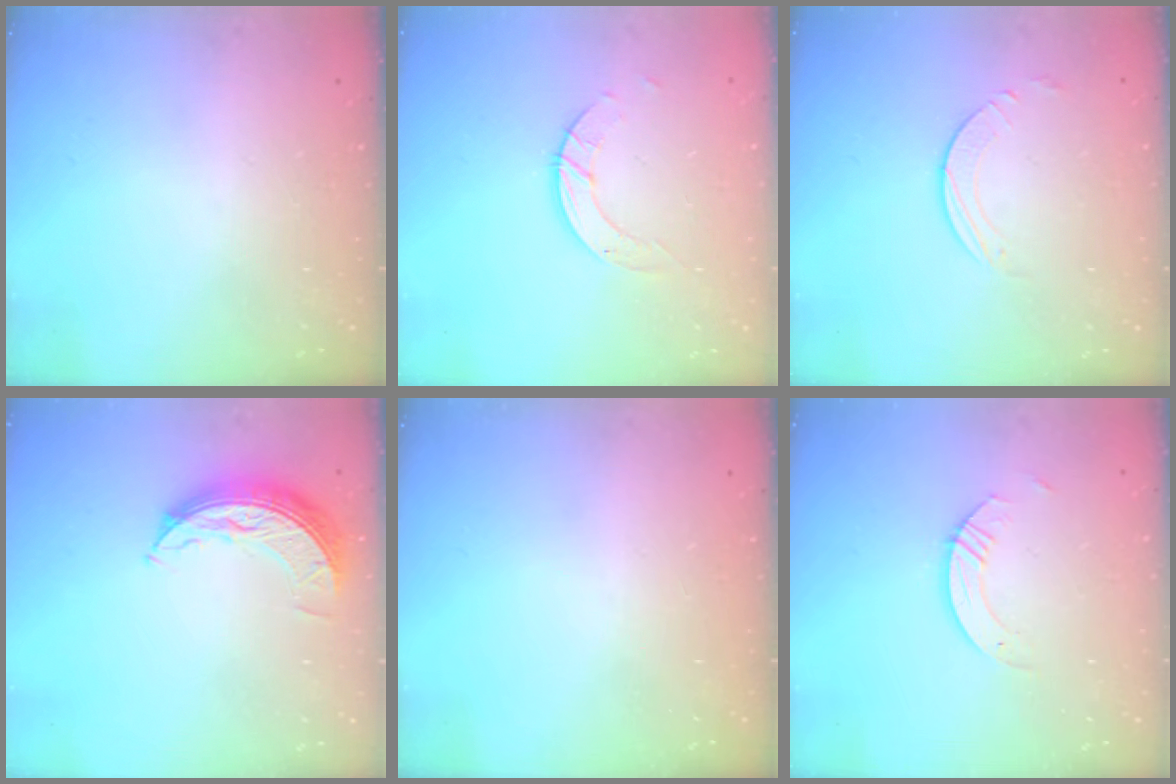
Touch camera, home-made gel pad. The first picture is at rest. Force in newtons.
{"total": 5.1, "press": 5.1, "slide": 0.2}
{"total": 3.2, "press": 3.2, "slide": 0.3}
{"total": 7.9, "press": 7.9, "slide": 0.6}
{"total": 0.0}
{"total": 3.7, "press": 3.7, "slide": 0.3}